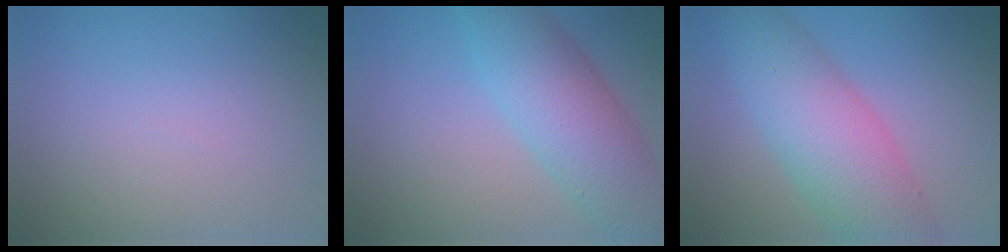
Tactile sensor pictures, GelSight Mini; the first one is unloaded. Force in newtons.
{"total": 7.4, "press": 7.4, "slide": 0.2}
{"total": 8.4, "press": 8.4, "slide": 0.3}